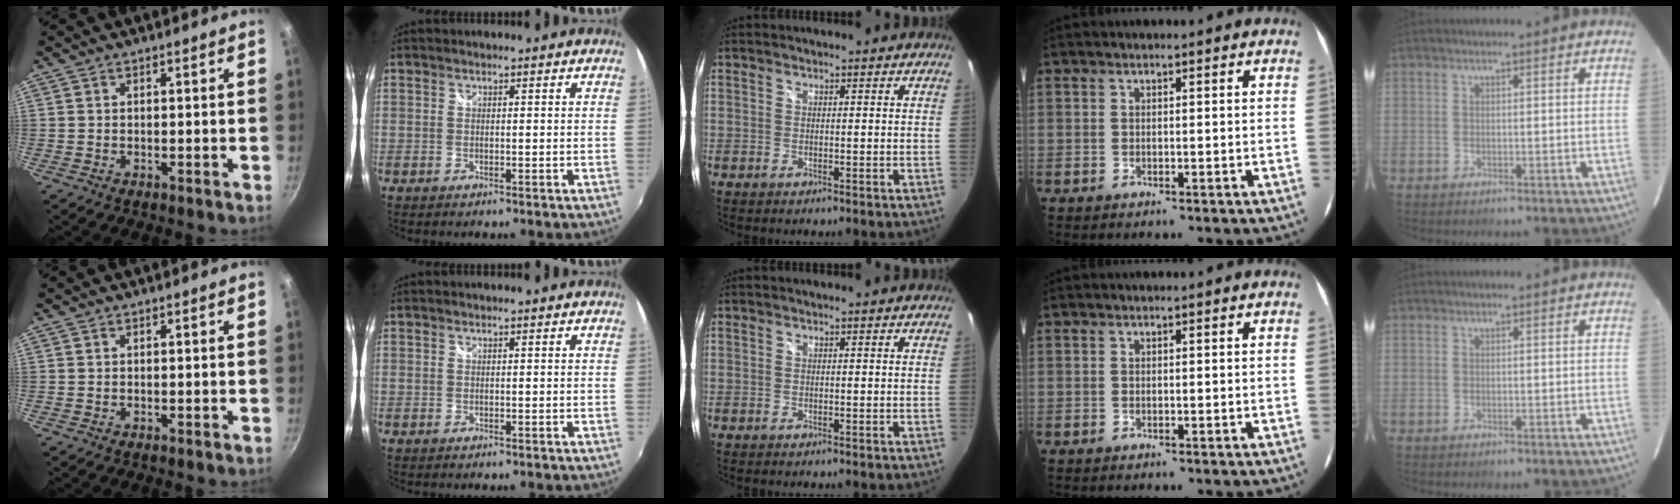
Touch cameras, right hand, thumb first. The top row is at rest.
{}